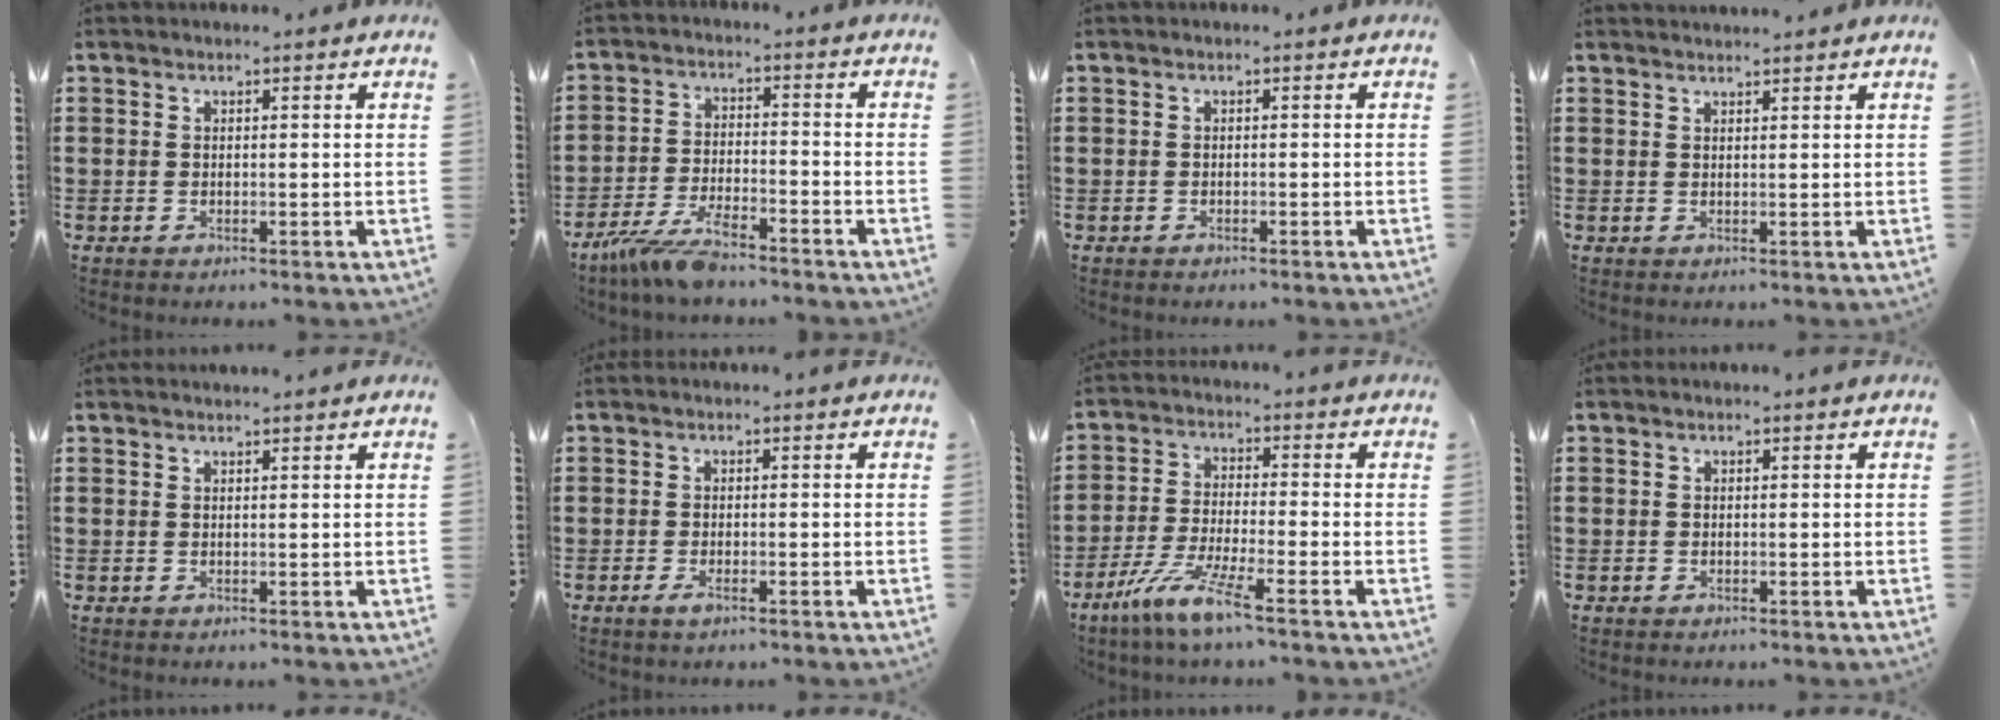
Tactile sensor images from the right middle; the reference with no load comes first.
{"total": 6.5, "force": [-5.6, 1.0, 3.1], "torque": [-0.083, -0.011, -0.110]}
{"total": 0.6, "force": [-0.6, 0.3, 0.1], "torque": [-0.002, 0.001, -0.012]}
{"total": 1.2, "force": [1.2, 0.1, 0.0], "torque": [-0.003, -0.001, 0.023]}
{"total": 0.6, "force": [0.6, 0.0, 0.1], "torque": [-0.004, -0.001, 0.012]}
{"total": 1.6, "force": [-0.9, 0.5, 1.2], "torque": [-0.030, -0.002, -0.020]}
{"total": 7.5, "force": [-5.5, 0.3, 5.1], "torque": [-0.114, -0.015, -0.108]}
{"total": 0.6, "force": [-0.4, 0.5, 0.0], "torque": [0.000, 0.004, -0.009]}